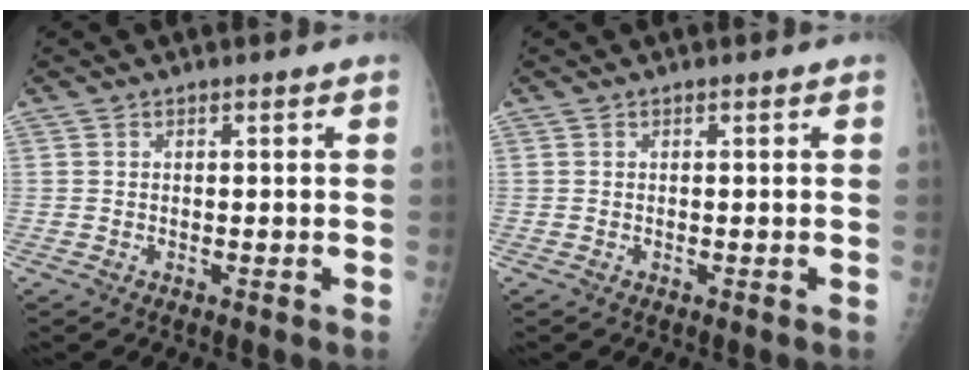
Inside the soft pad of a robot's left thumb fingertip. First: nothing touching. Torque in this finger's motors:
{"motor_torque": [0.00, 0.00, -0.02, -0.03, 0.00]}